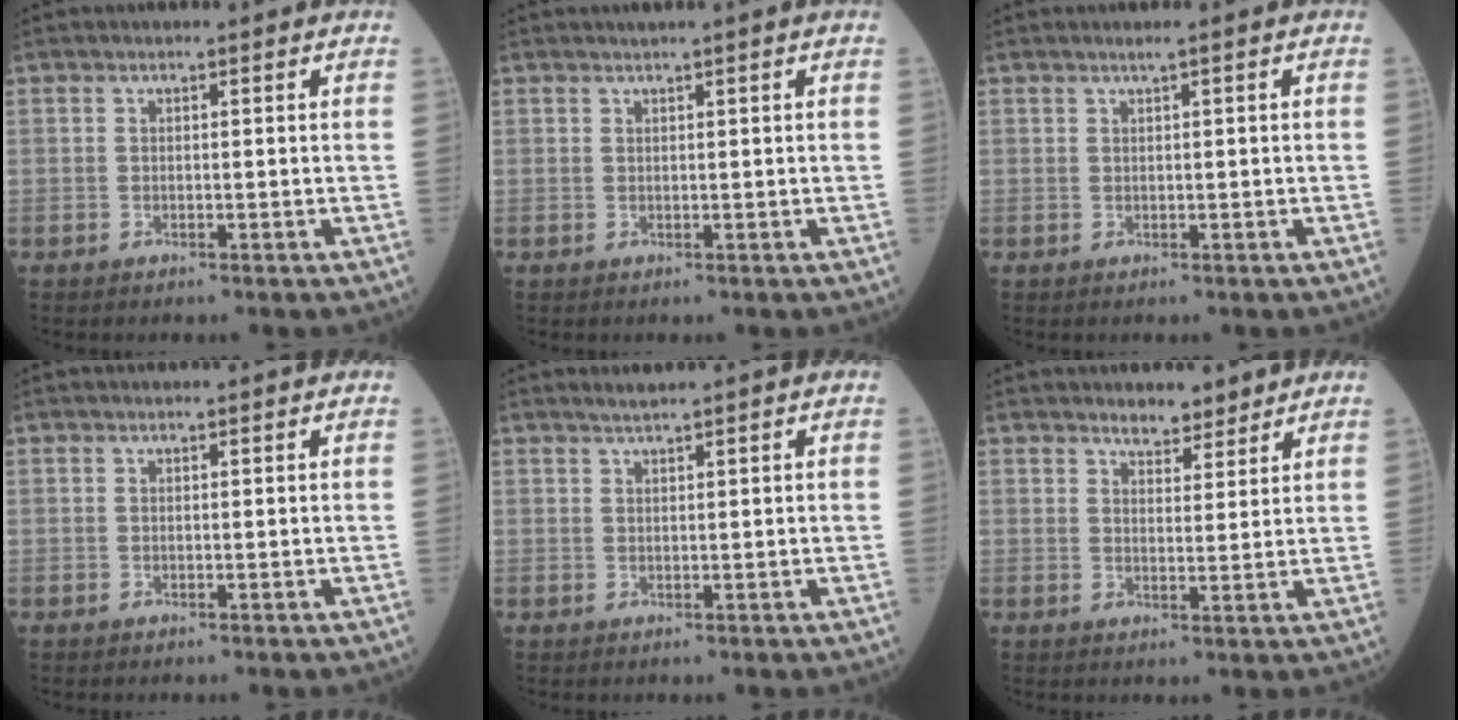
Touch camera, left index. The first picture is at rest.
{"total": 1.1, "force": [0.9, -0.4, 0.5], "torque": [-0.014, -0.001, 0.022]}
{"total": 0.8, "force": [0.5, -0.2, 0.6], "torque": [-0.017, -0.003, 0.015]}
{"total": 0.7, "force": [0.7, 0.1, 0.1], "torque": [-0.011, 0.003, 0.009]}
{"total": 1.5, "force": [1.4, -0.1, 0.5], "torque": [-0.010, 0.004, 0.029]}
{"total": 3.7, "force": [3.3, 1.4, 0.8], "torque": [-0.012, 0.002, 0.052]}